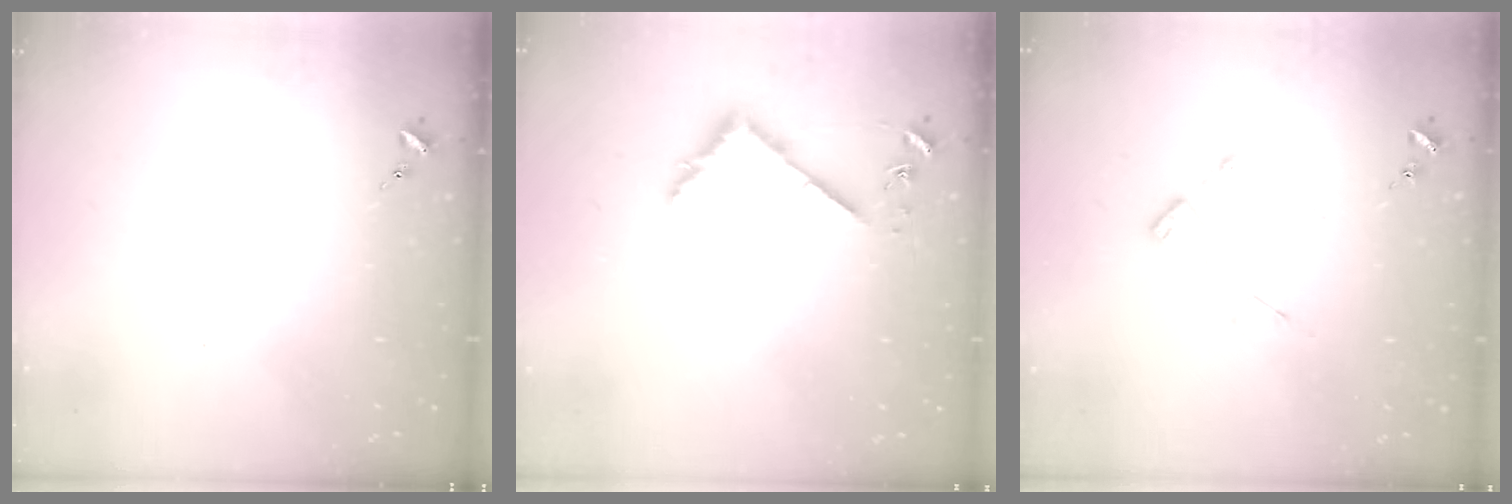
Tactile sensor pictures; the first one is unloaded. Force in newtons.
{"total": 4.3, "press": 4.3, "slide": 0.4}
{"total": 4.8, "press": 4.7, "slide": 0.3}